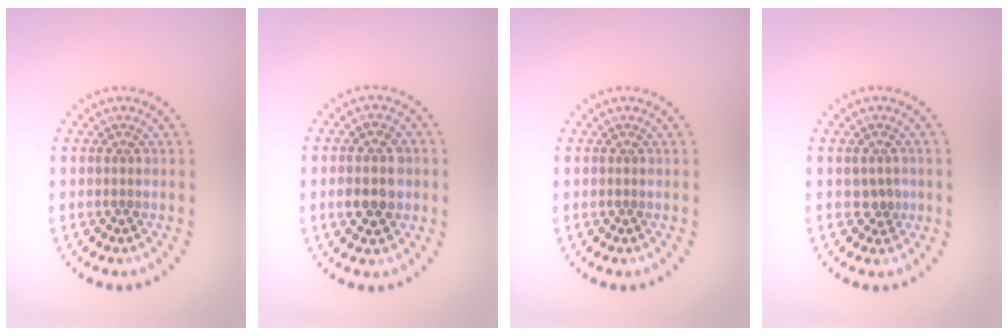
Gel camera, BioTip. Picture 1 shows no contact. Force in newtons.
{"total": 3.8, "press": 3.7, "slide": 0.3}
{"total": 0.0}
{"total": 1.3, "press": 1.1, "slide": 0.7}